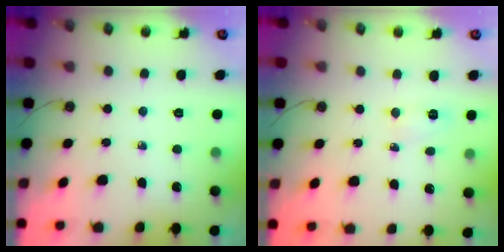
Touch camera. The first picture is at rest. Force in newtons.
{"total": 4.1, "press": 4.0, "slide": 0.5}